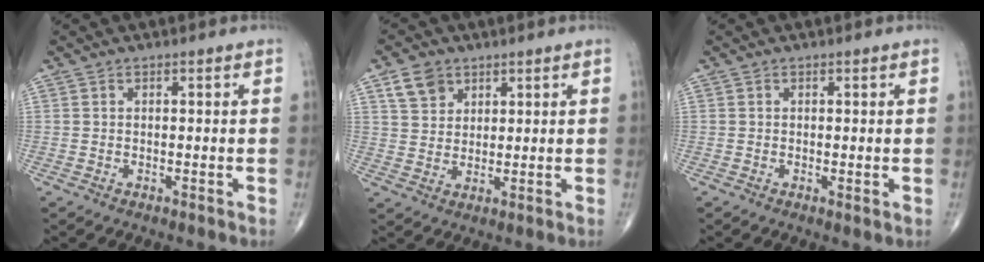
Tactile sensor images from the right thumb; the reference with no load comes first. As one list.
[{"total": 5.6, "force": [3.1, 4.1, 2.2], "torque": [-0.024, -0.012, 0.062]}, {"total": 0.7, "force": [0.0, 0.2, 0.7], "torque": [-0.012, -0.004, -0.004]}]